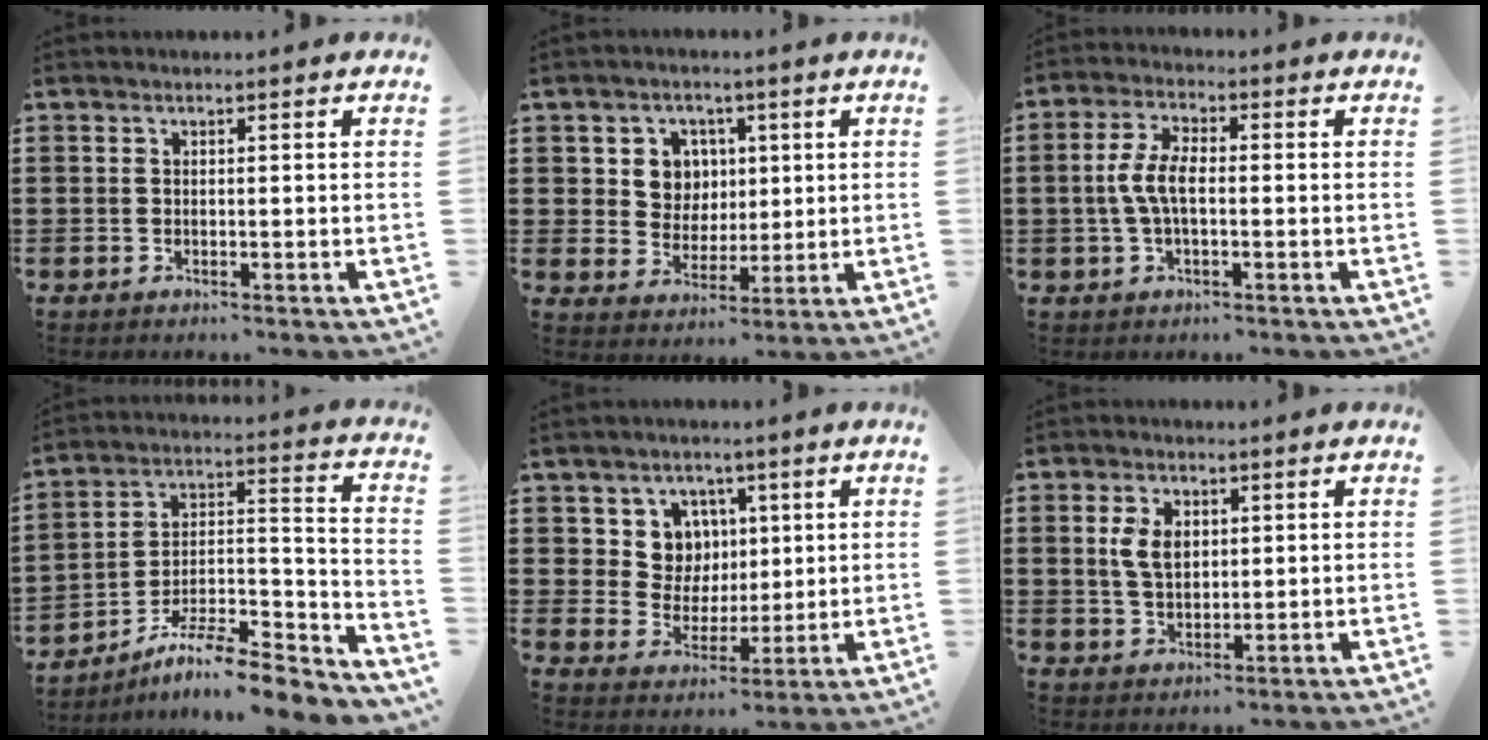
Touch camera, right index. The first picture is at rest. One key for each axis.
{"total": 5.6, "fx": 1.9, "fy": 5.0, "fz": 1.7, "tx": -0.047, "ty": 0.016, "tz": 0.033}
{"total": 5.2, "fx": -0.4, "fy": 1.7, "fz": 4.9, "tx": -0.112, "ty": -0.003, "tz": -0.014}
{"total": 8.3, "fx": -7.1, "fy": 0.6, "fz": 4.3, "tx": -0.061, "ty": 0.006, "tz": -0.137}
{"total": 7.0, "fx": 2.8, "fy": 6.1, "fz": 1.9, "tx": -0.053, "ty": 0.005, "tz": 0.054}
{"total": 4.8, "fx": 1.3, "fy": 2.6, "fz": 3.8, "tx": -0.085, "ty": 0.008, "tz": 0.021}